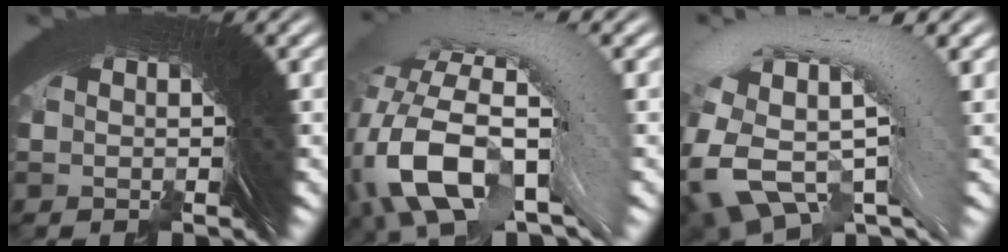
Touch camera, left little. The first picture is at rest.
{"total": 22.1, "force": [0.2, -9.0, -20.2], "torque": [0.257, 0.031, -0.012]}
{"total": 22.5, "force": [0.1, -8.6, -20.7], "torque": [0.272, 0.041, -0.024]}